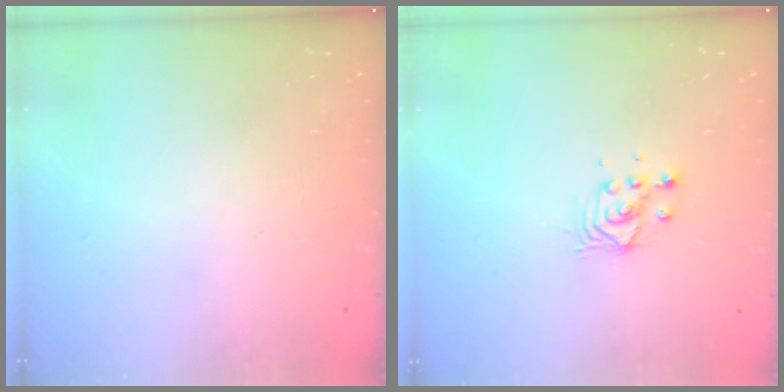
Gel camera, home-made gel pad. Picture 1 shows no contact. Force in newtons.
{"total": 3.8, "press": 3.8, "slide": 0.3}